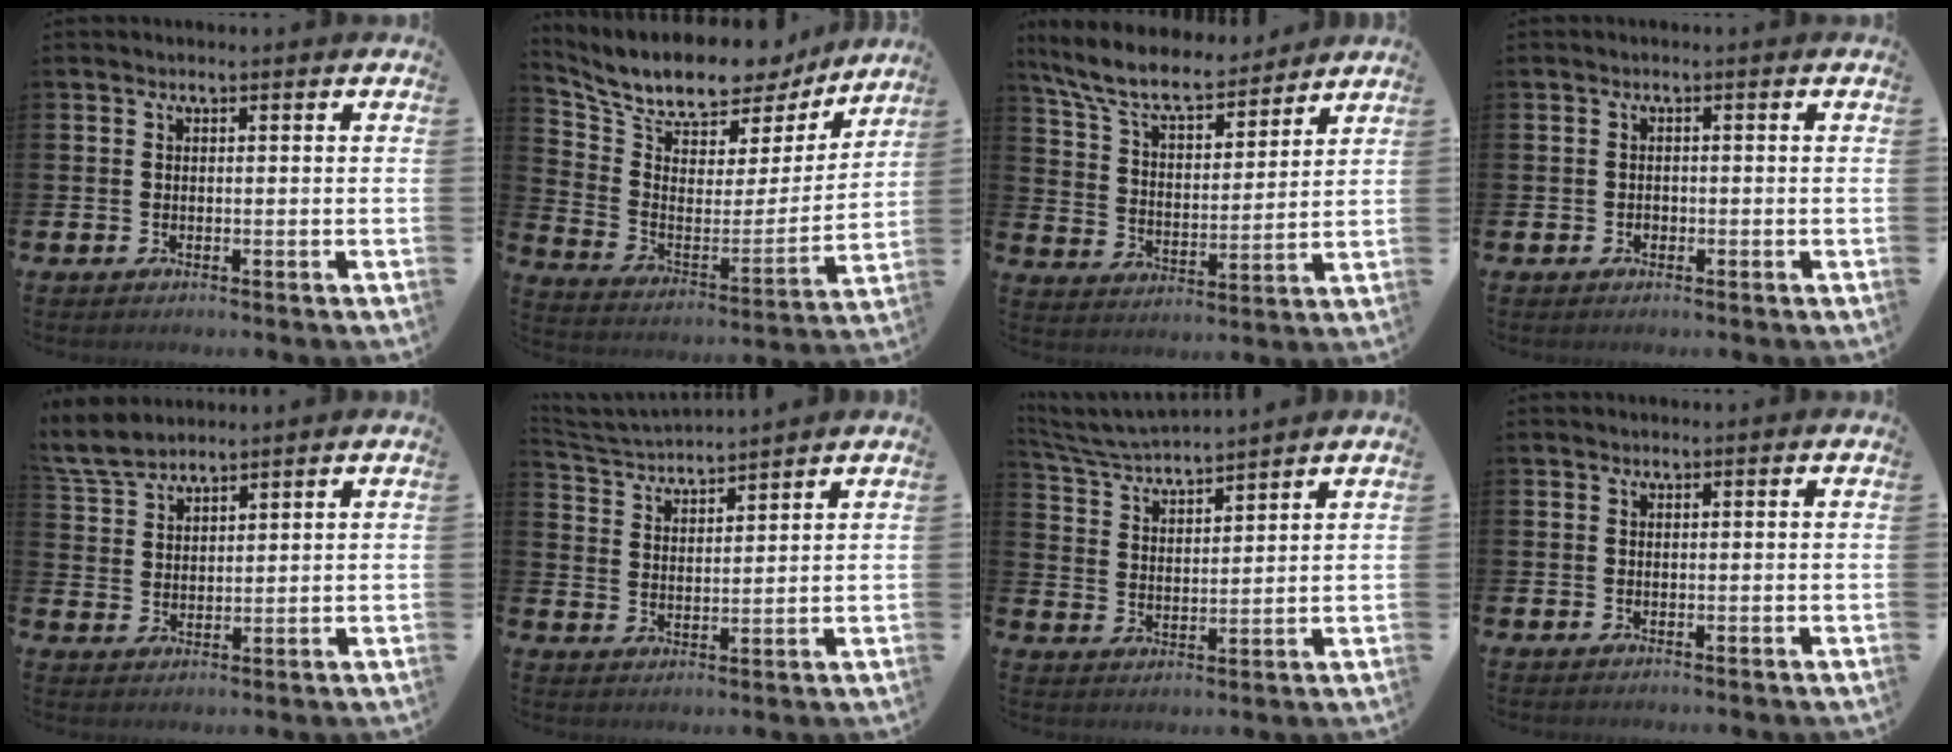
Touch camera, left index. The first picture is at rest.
{"total": 10.9, "force": [9.8, 3.8, 3.1], "torque": [-0.102, -0.068, 0.167]}
{"total": 9.5, "force": [8.4, 2.5, 3.5], "torque": [-0.107, -0.047, 0.150]}
{"total": 0.7, "force": [-0.4, 0.6, 0.2], "torque": [-0.011, 0.007, -0.007]}
{"total": 5.4, "force": [5.1, 1.2, 1.2], "torque": [-0.046, -0.015, 0.096]}
{"total": 4.0, "force": [4.0, 0.2, 0.1], "torque": [-0.024, -0.028, 0.067]}
{"total": 5.4, "force": [5.3, 0.0, 0.8], "torque": [-0.041, -0.035, 0.092]}
{"total": 0.0}